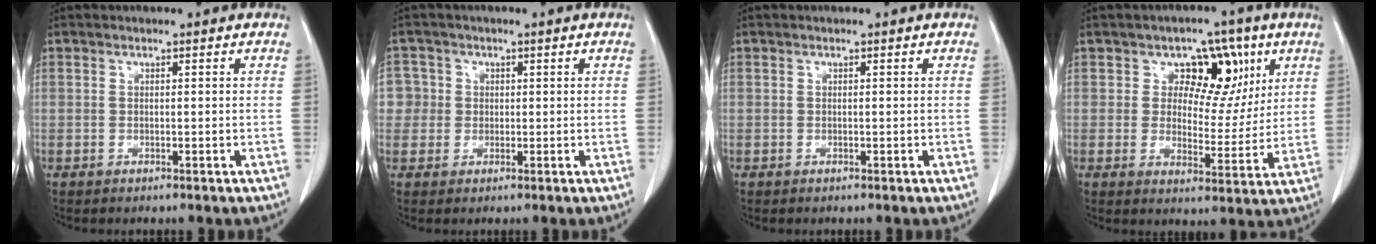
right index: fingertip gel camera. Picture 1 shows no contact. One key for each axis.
{"total": 3.7, "fx": 0.2, "fy": 3.7, "fz": 0.0, "tx": 0.015, "ty": 0.015, "tz": 0.003}
{"total": 0.0}
{"total": 8.6, "fx": 3.8, "fy": 5.9, "fz": 5.0, "tx": -0.047, "ty": 0.011, "tz": 0.055}